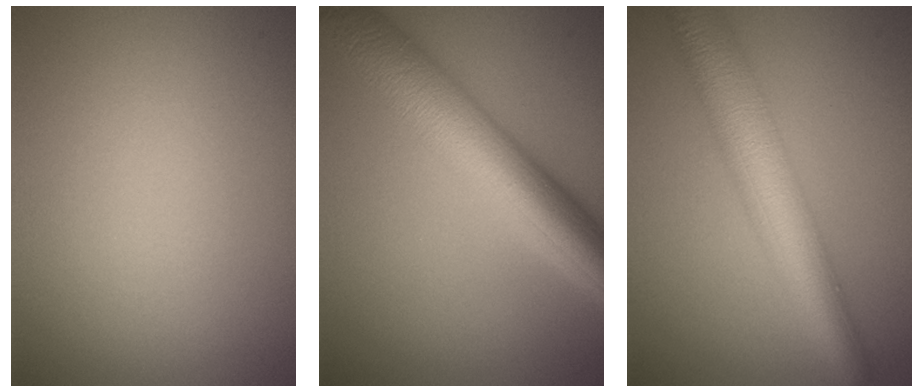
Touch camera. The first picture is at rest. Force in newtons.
{"total": 9.0, "press": 9.0, "slide": 0.0}
{"total": 7.5, "press": 7.5, "slide": 0.1}